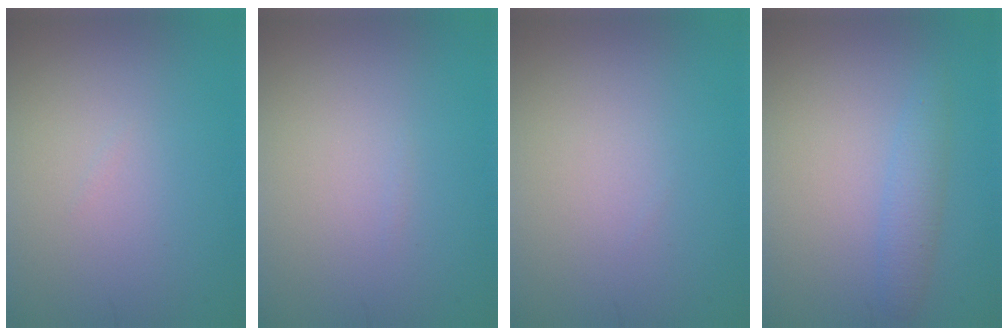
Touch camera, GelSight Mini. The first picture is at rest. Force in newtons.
{"total": 0.0}
{"total": 0.0}
{"total": 2.0, "press": 2.0, "slide": 0.2}